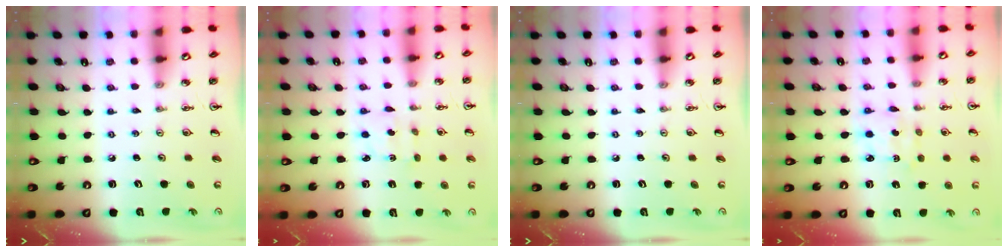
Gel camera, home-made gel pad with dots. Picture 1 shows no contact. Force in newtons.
{"total": 2.1, "press": 2.0, "slide": 0.7}
{"total": 0.0}
{"total": 2.9, "press": 2.9, "slide": 0.2}